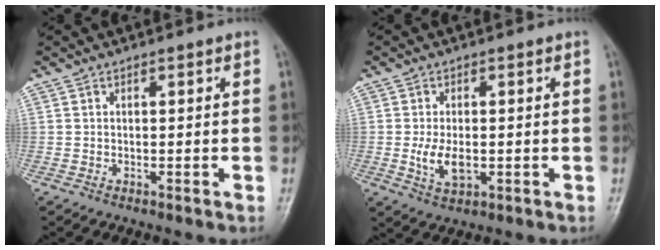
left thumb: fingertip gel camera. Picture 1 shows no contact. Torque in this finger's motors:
{"motor_torque": [-0.08, 0.40, 0.51, -0.03, 0.04]}